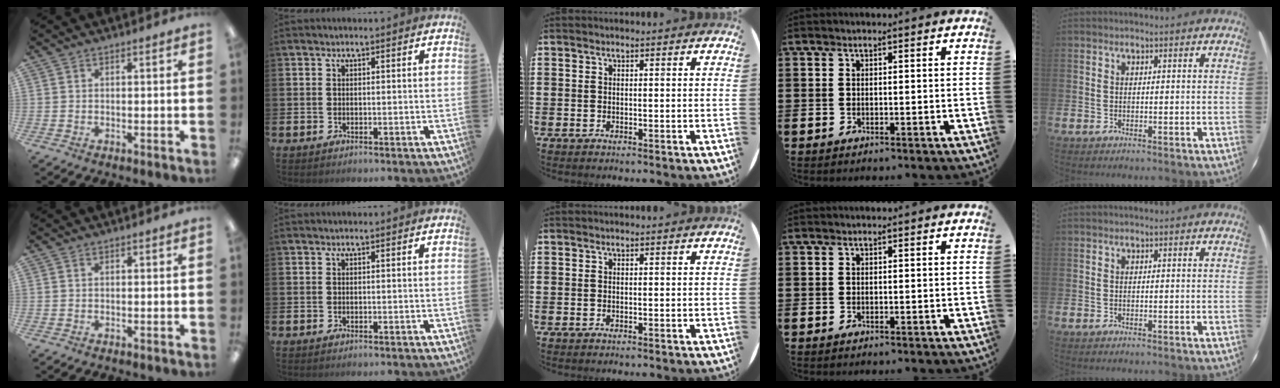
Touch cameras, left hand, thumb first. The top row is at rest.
{}